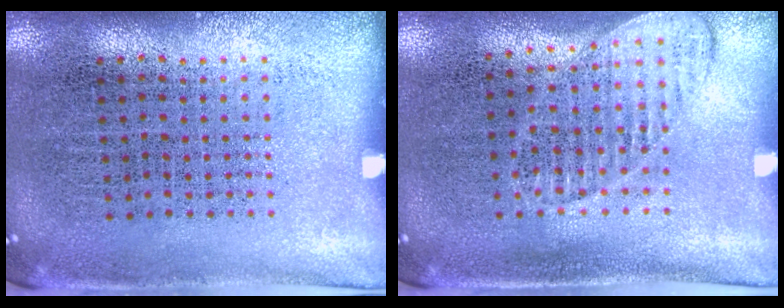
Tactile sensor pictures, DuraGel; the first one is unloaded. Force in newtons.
{"total": 1.1, "press": 1.1, "slide": 0.2}